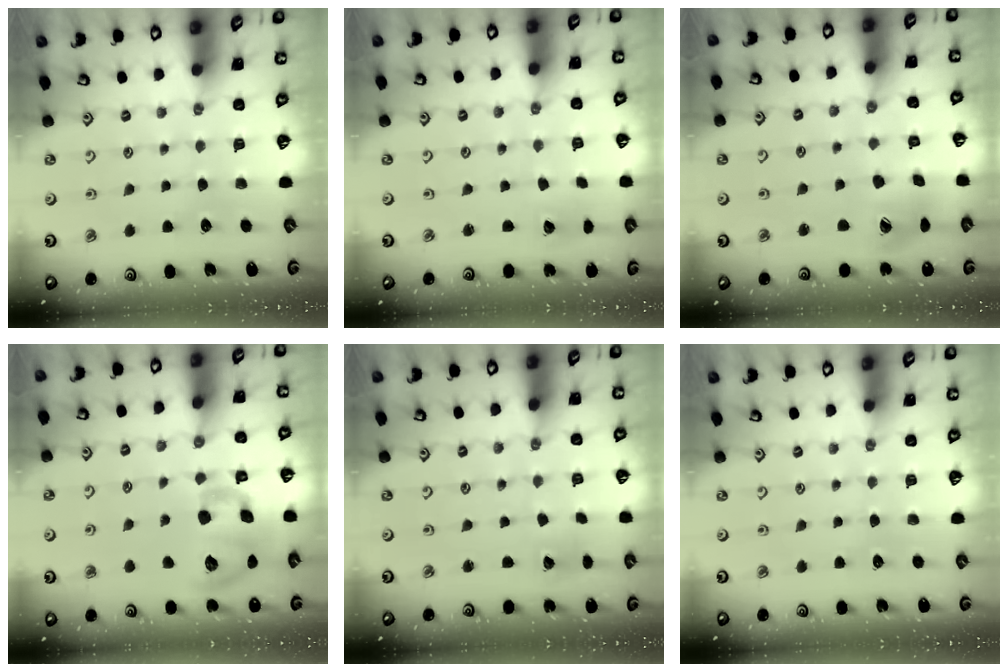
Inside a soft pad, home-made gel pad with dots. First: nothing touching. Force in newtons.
{"total": 2.0, "press": 2.0, "slide": 0.2}
{"total": 9.3, "press": 9.2, "slide": 1.2}
{"total": 17.3, "press": 17.0, "slide": 2.8}
{"total": 3.3, "press": 3.3, "slide": 0.3}
{"total": 0.0}